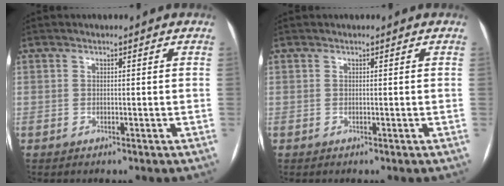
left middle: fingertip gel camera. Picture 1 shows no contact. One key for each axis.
{"total": 0.0}